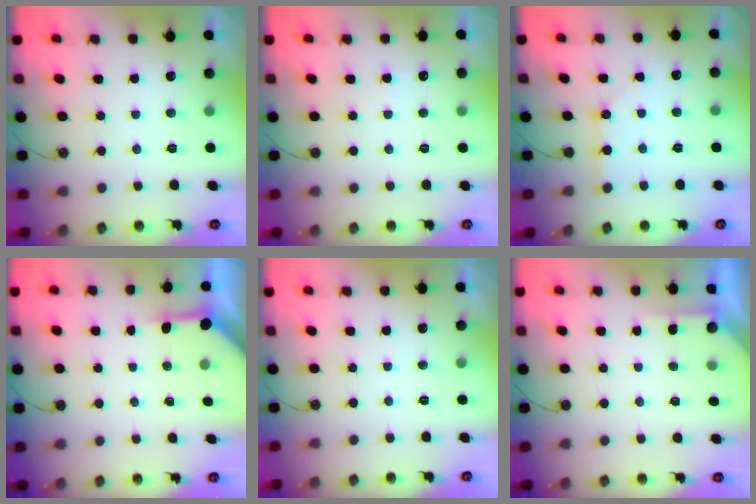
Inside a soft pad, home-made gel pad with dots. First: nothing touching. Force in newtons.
{"total": 3.2, "press": 3.2, "slide": 0.5}
{"total": 1.9, "press": 1.9, "slide": 0.0}
{"total": 3.4, "press": 3.4, "slide": 0.5}
{"total": 0.0}
{"total": 2.5, "press": 2.5, "slide": 0.3}